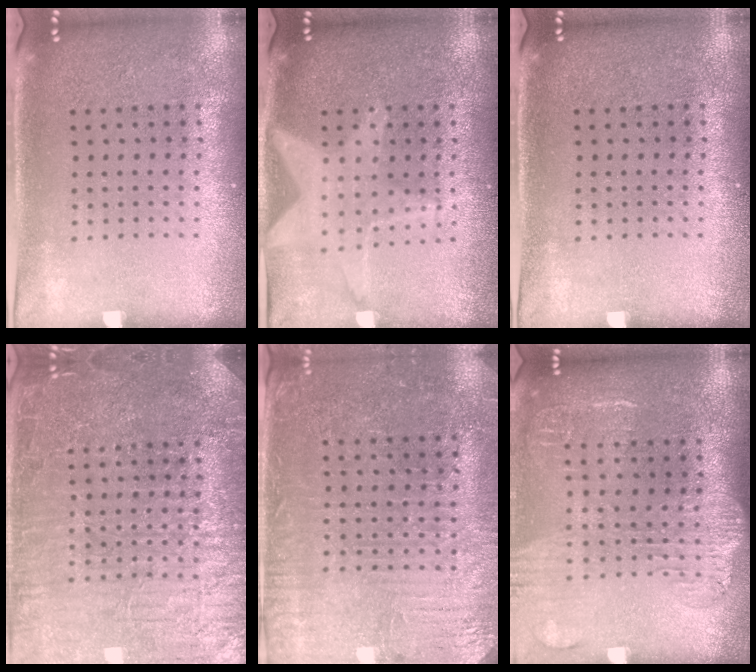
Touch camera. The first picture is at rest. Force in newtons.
{"total": 1.2, "press": 1.2, "slide": 0.2}
{"total": 0.0}
{"total": 7.1, "press": 7.1, "slide": 0.9}
{"total": 3.3, "press": 3.2, "slide": 0.5}
{"total": 1.7, "press": 1.5, "slide": 0.8}